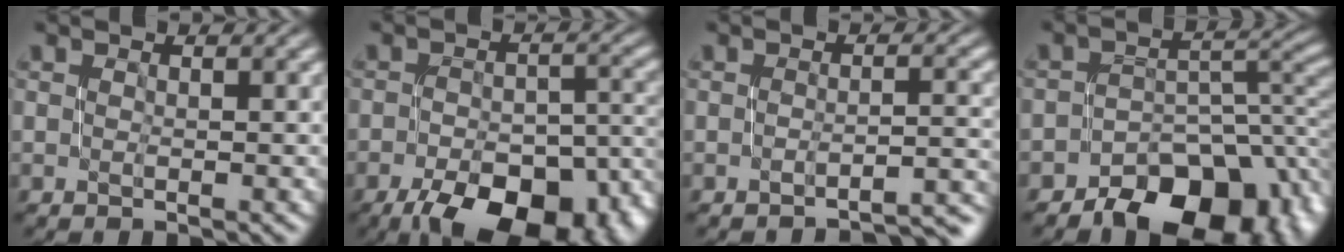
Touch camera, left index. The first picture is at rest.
{"total": 12.2, "force": [-7.4, 5.8, 7.7], "torque": [-0.130, -0.020, -0.107]}
{"total": 3.3, "force": [-2.9, 0.5, 1.5], "torque": [-0.009, 0.009, -0.038]}
{"total": 9.6, "force": [-5.7, 5.4, 5.5], "torque": [-0.063, -0.007, -0.087]}